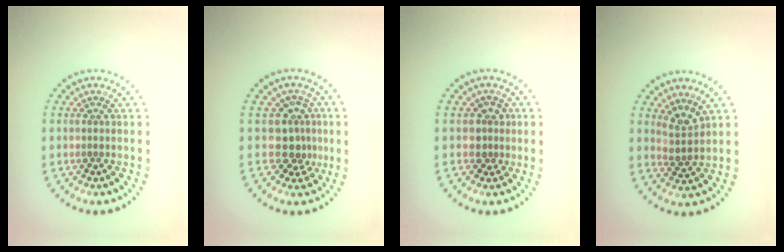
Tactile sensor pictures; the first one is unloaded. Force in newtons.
{"total": 3.0, "press": 2.3, "slide": 1.8}
{"total": 1.8, "press": 1.4, "slide": 1.0}
{"total": 2.1, "press": 1.6, "slide": 1.3}